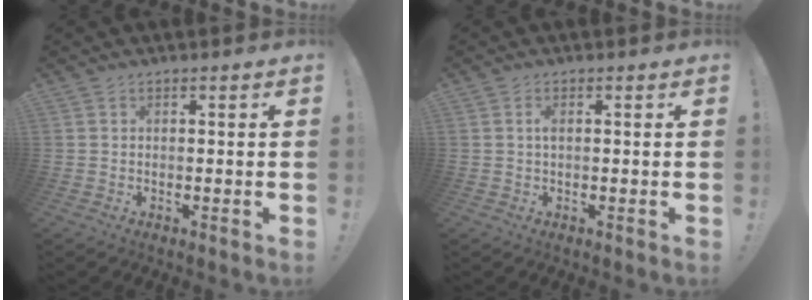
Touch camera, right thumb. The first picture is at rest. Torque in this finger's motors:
{"motor_torque": [0.00, -0.12, 0.46, -0.27, 0.09]}